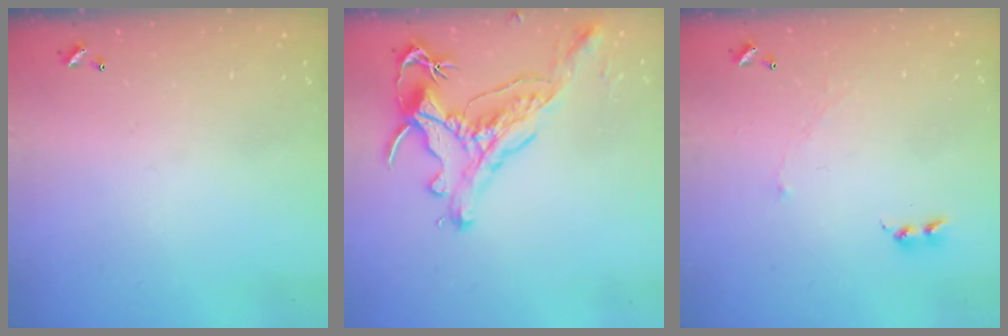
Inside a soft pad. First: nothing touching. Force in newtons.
{"total": 1.2, "press": 0.9, "slide": 0.9}
{"total": 2.0, "press": 1.9, "slide": 0.7}